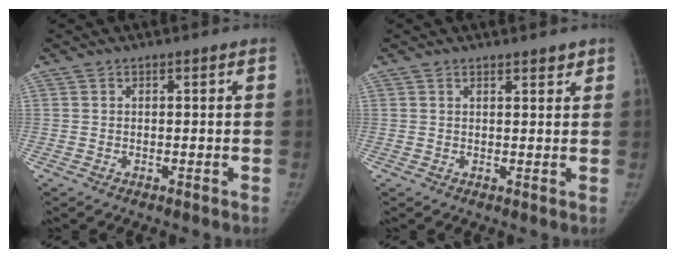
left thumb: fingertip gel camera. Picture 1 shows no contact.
{"total": 1.3, "force": [1.1, 0.5, 0.5], "torque": [0.002, -0.008, 0.013]}